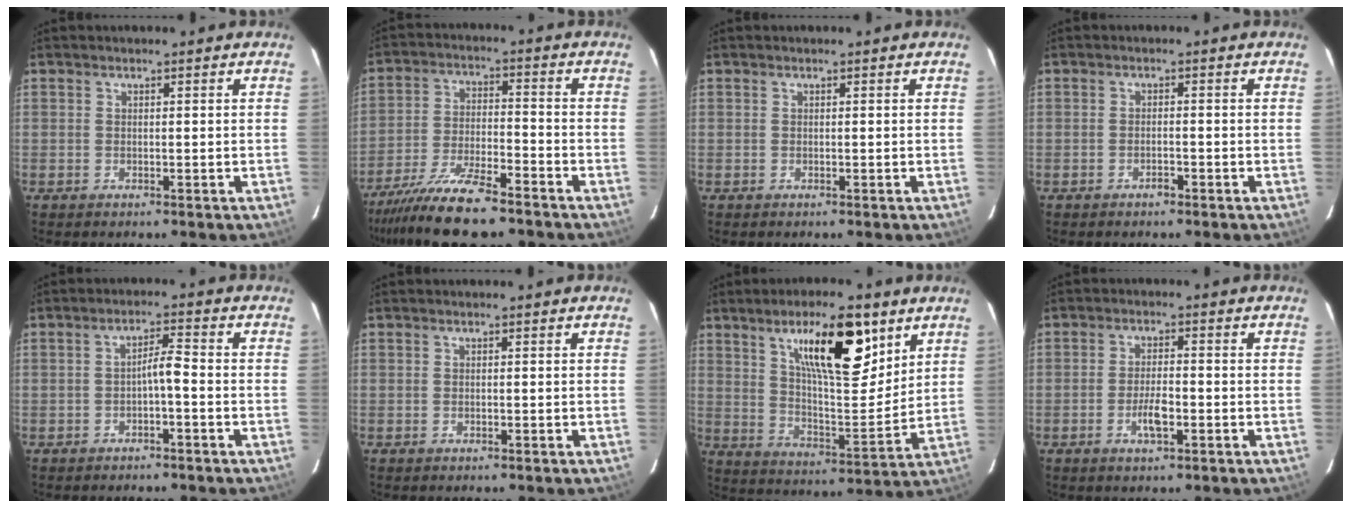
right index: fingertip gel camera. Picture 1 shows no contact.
{"total": 11.8, "force": [-9.7, 1.5, 6.5], "torque": [-0.114, -0.018, -0.169]}
{"total": 0.0}
{"total": 1.2, "force": [-0.9, 0.3, 0.7], "torque": [-0.015, 0.001, -0.014]}
{"total": 3.0, "force": [-1.0, 0.3, 2.9], "torque": [-0.045, 0.009, -0.018]}
{"total": 0.0}
{"total": 15.6, "force": [8.2, 3.8, 12.7], "torque": [-0.204, 0.000, 0.143]}
{"total": 4.0, "force": [-1.4, 0.9, 3.6], "torque": [-0.068, 0.001, -0.025]}